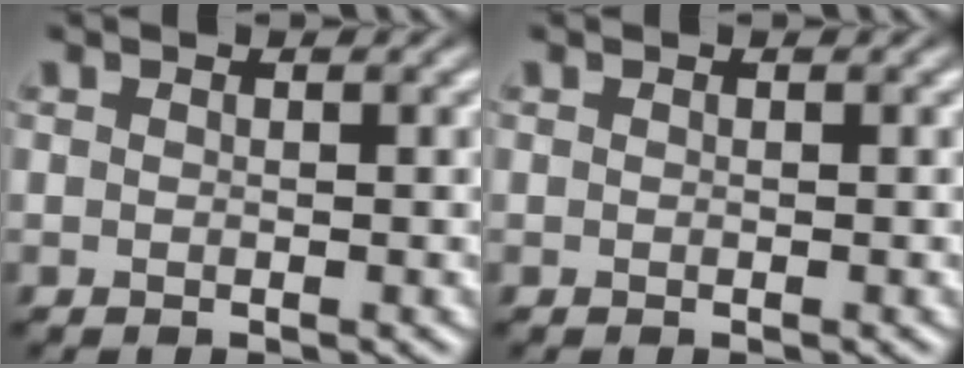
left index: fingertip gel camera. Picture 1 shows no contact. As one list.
[{"total": 0.0}]